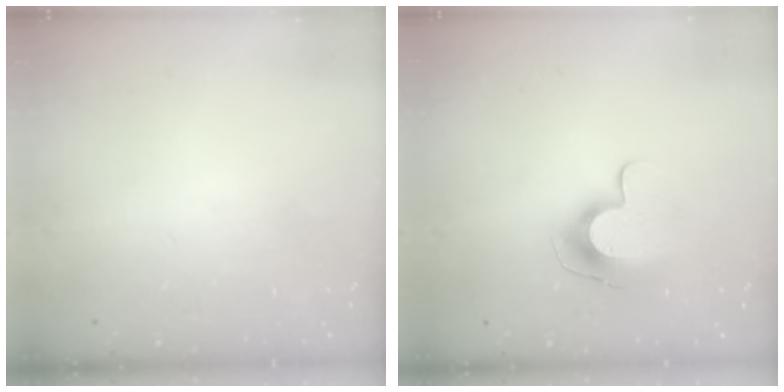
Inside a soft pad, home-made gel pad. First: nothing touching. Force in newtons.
{"total": 9.6, "press": 9.6, "slide": 0.1}